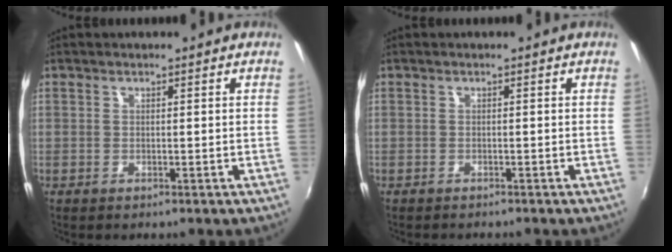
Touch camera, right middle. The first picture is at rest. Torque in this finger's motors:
{"motor_torque": [0.01, -0.07, 0.01, 0.00]}